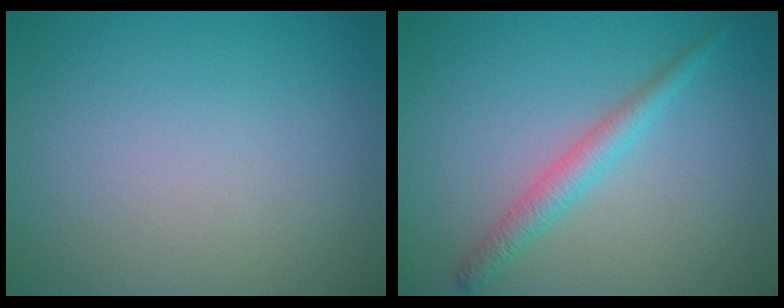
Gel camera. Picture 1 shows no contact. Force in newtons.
{"total": 2.4, "press": 2.4, "slide": 0.1}